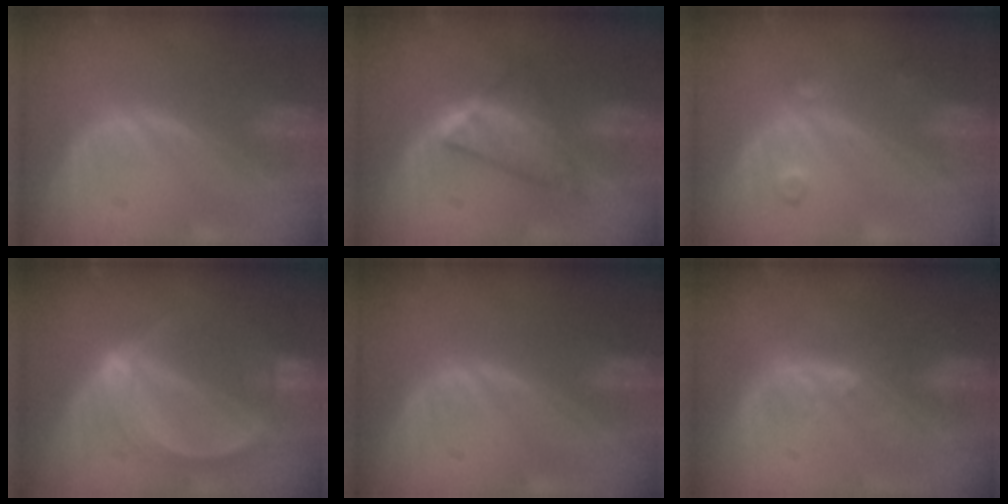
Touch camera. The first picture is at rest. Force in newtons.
{"total": 5.8, "press": 5.8, "slide": 0.7}
{"total": 2.3, "press": 2.3, "slide": 0.2}
{"total": 5.7, "press": 5.2, "slide": 2.4}
{"total": 0.0}
{"total": 2.0, "press": 1.9, "slide": 0.7}